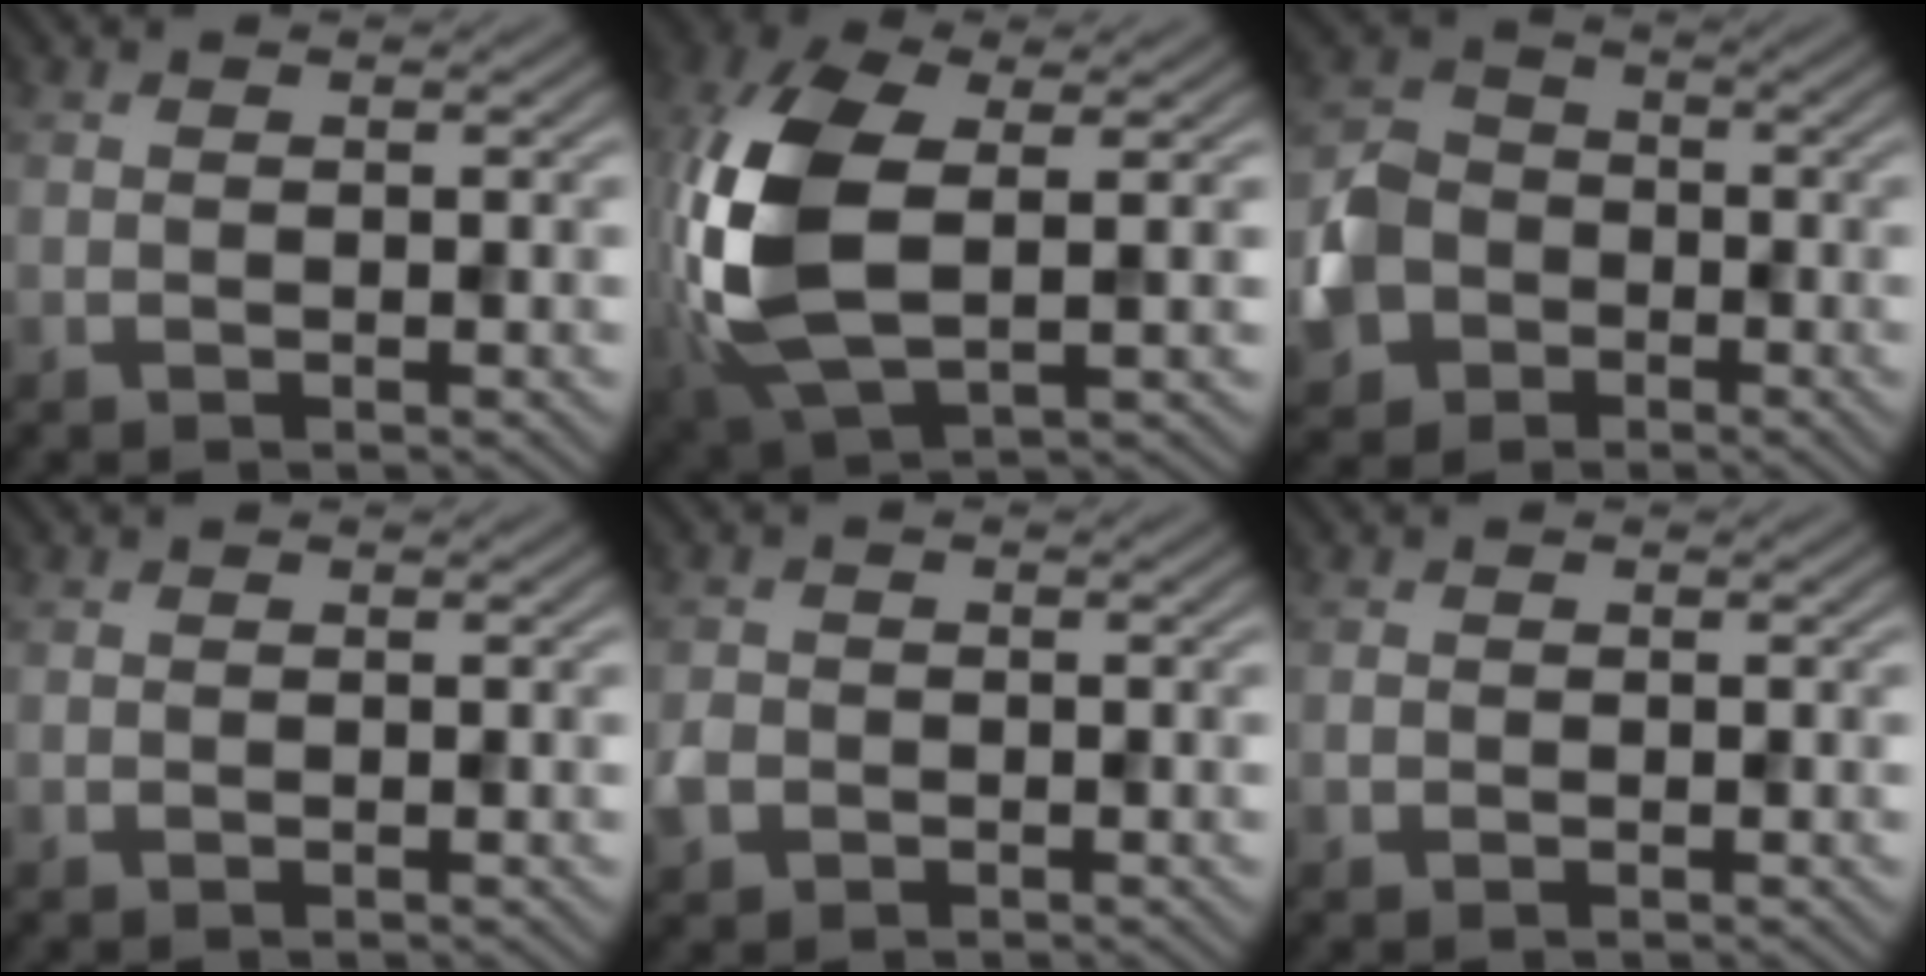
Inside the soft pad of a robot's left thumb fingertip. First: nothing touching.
{"total": 13.4, "force": [0.3, 7.0, 11.4], "torque": [-0.295, 0.001, 0.006]}
{"total": 6.5, "force": [-2.3, 5.4, 2.6], "torque": [-0.066, -0.004, -0.059]}
{"total": 0.0}
{"total": 2.0, "force": [-0.8, 1.7, 0.7], "torque": [-0.015, -0.003, -0.018]}
{"total": 0.5, "force": [-0.1, 0.5, 0.1], "torque": [0.000, -0.003, -0.005]}